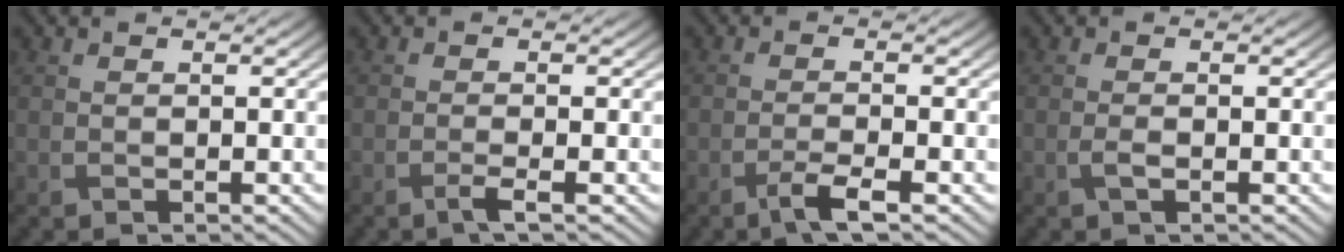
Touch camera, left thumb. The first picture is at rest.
{"total": 1.5, "force": [-0.8, 0.1, 1.3], "torque": [-0.024, 0.003, -0.021]}
{"total": 2.8, "force": [-1.7, 0.3, 2.2], "torque": [-0.043, 0.005, -0.041]}
{"total": 1.2, "force": [-0.4, 0.3, 1.0], "torque": [-0.025, 0.000, -0.009]}